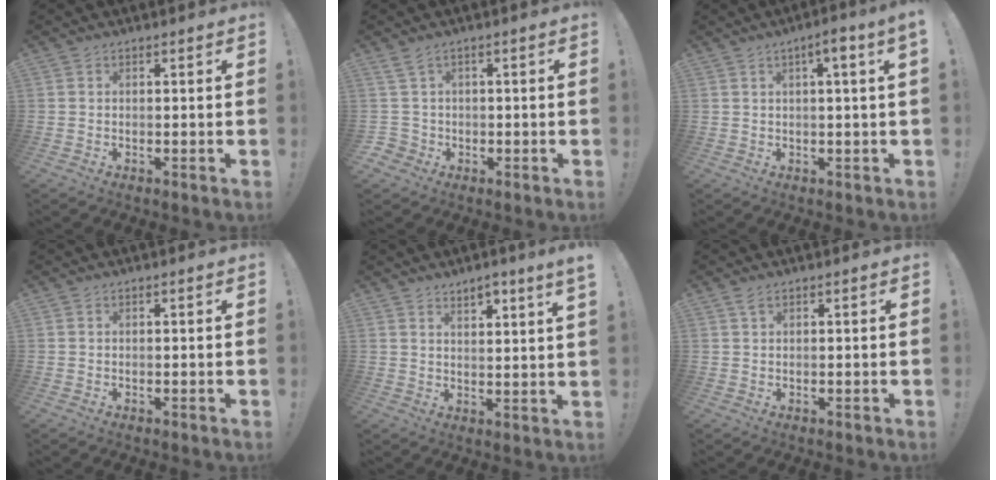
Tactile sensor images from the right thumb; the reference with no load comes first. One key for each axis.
{"total": 3.7, "fx": 1.1, "fy": 3.3, "fz": 1.1, "tx": -0.022, "ty": 0.002, "tz": 0.024}
{"total": 5.0, "fx": 1.2, "fy": -0.4, "fz": 4.8, "tx": -0.077, "ty": -0.005, "tz": 0.013}
{"total": 0.0}
{"total": 4.2, "fx": 3.2, "fy": -0.4, "fz": 2.8, "tx": -0.045, "ty": -0.017, "tz": 0.052}
{"total": 1.4, "fx": 0.9, "fy": 0.4, "fz": 1.0, "tx": -0.012, "ty": 0.000, "tz": 0.015}